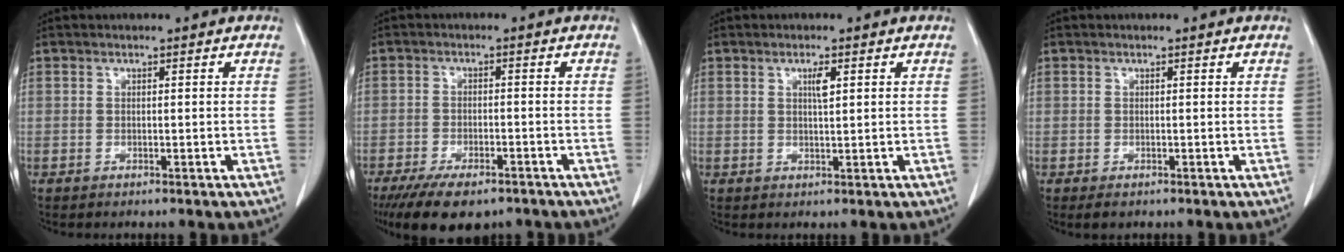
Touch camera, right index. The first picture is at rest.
{"total": 9.7, "force": [-7.1, 3.9, 5.4], "torque": [-0.085, -0.008, -0.108]}
{"total": 2.0, "force": [0.8, 0.2, 1.8], "torque": [-0.031, -0.001, 0.014]}
{"total": 1.1, "force": [-0.5, 0.9, 0.4], "torque": [-0.007, 0.003, -0.003]}